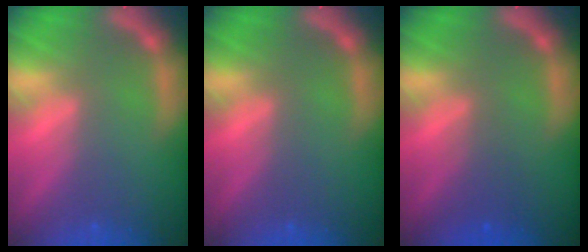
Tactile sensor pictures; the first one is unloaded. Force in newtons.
{"total": 0.0}
{"total": 1.9}